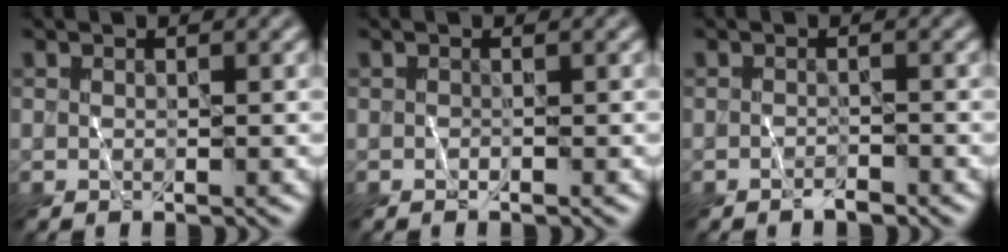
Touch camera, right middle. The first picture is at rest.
{"total": 0.0}
{"total": 0.8, "force": [-0.7, -0.1, 0.3], "torque": [-0.005, 0.001, -0.013]}